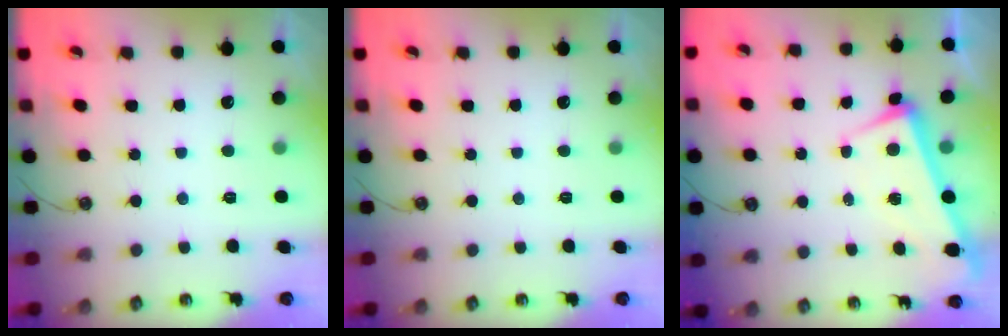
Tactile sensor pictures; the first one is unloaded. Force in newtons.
{"total": 0.0}
{"total": 0.8, "press": 0.6, "slide": 0.6}